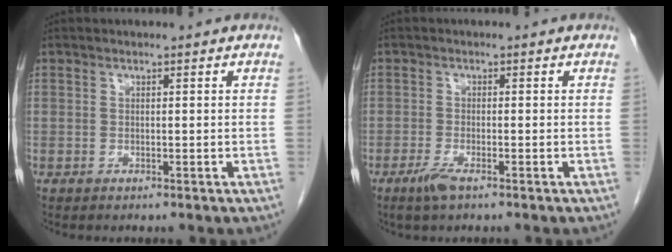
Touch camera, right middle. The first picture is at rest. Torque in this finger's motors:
{"motor_torque": [0.09, 0.07, 0.02, 0.03]}